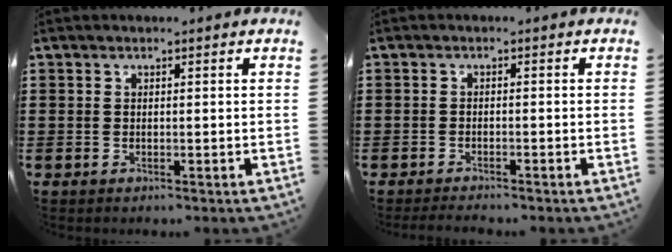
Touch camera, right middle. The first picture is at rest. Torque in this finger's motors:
{"motor_torque": [-0.06, -0.16, -0.06, 0.00]}